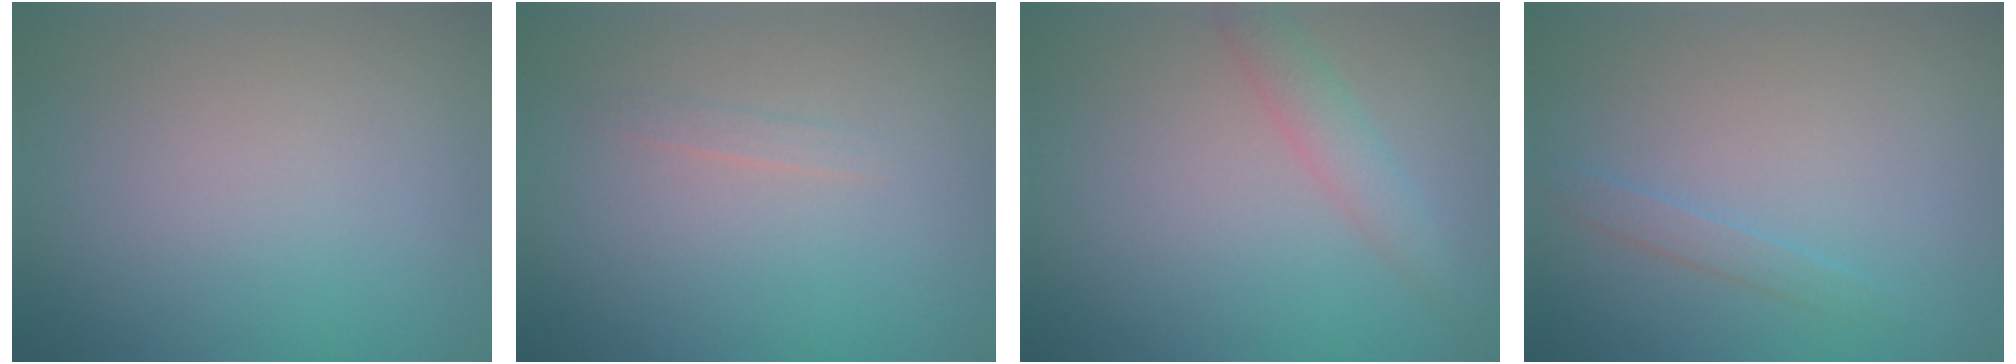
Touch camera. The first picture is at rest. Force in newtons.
{"total": 0.6, "press": 0.6, "slide": 0.1}
{"total": 2.3, "press": 2.3, "slide": 0.0}
{"total": 1.1, "press": 1.1, "slide": 0.1}